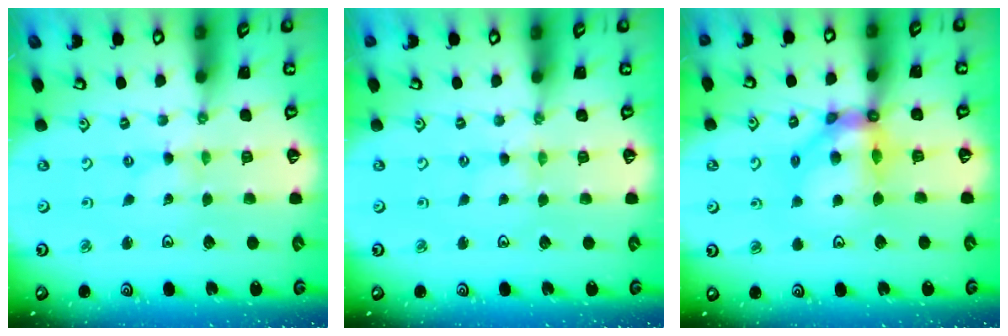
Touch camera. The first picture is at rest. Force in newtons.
{"total": 1.2, "press": 1.2, "slide": 0.3}
{"total": 11.1, "press": 10.9, "slide": 2.0}